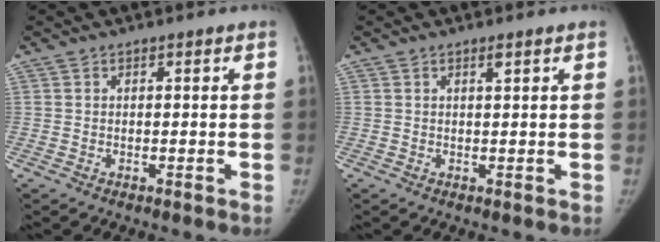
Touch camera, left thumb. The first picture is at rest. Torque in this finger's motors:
{"motor_torque": [0.24, 0.05, 0.16, -0.37, 0.08]}